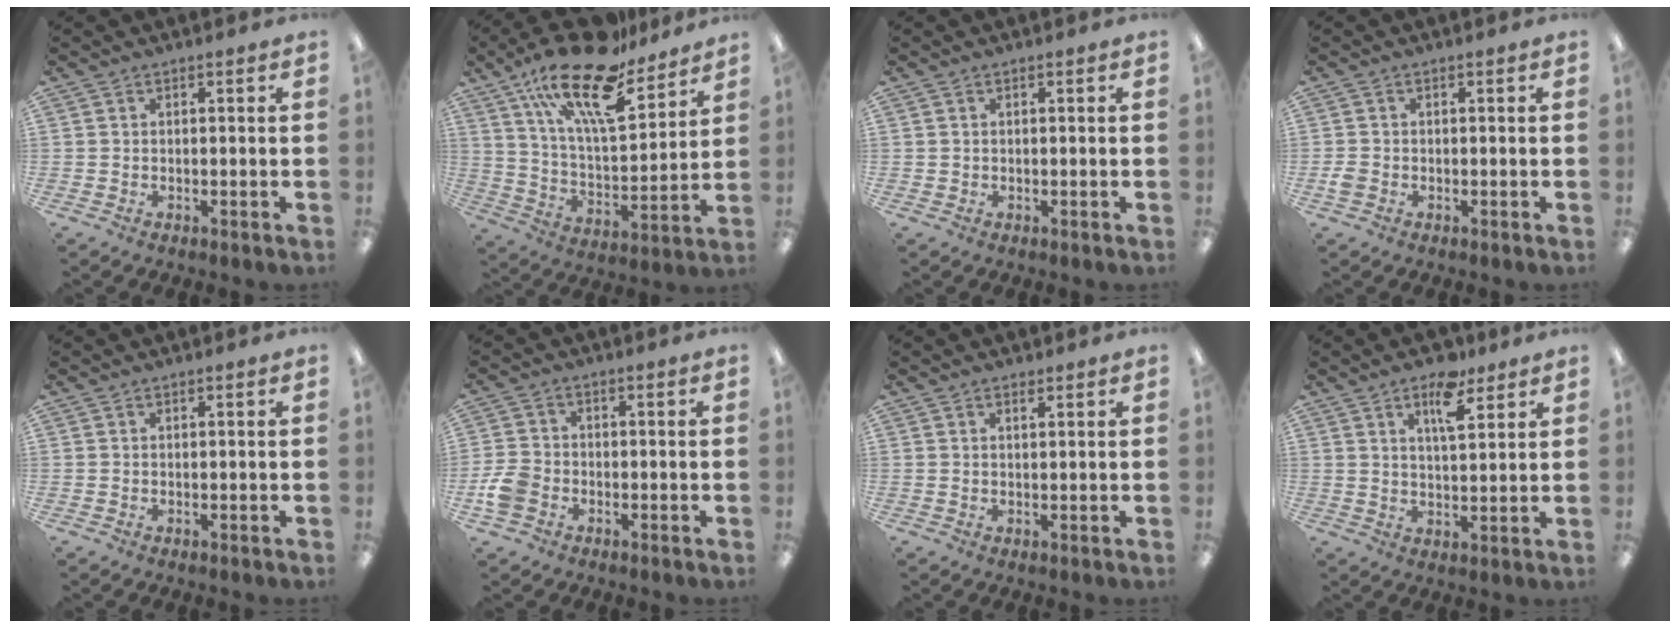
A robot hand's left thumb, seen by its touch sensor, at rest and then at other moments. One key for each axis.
{"total": 22.4, "fx": 15.8, "fy": 7.7, "fz": 13.9, "tx": -0.232, "ty": -0.096, "tz": 0.270}
{"total": 0.5, "fx": 0.2, "fy": 0.5, "fz": 0.0, "tx": 0.001, "ty": 0.005, "tz": 0.002}
{"total": 2.0, "fx": -0.6, "fy": 1.6, "fz": 1.0, "tx": -0.016, "ty": 0.004, "tz": -0.010}
{"total": 0.0}
{"total": 5.5, "fx": -2.2, "fy": 4.3, "fz": 2.8, "tx": -0.054, "ty": 0.013, "tz": -0.038}
{"total": 1.1, "fx": 0.9, "fy": 0.4, "fz": 0.5, "tx": -0.004, "ty": -0.003, "tz": 0.015}
{"total": 8.7, "fx": 5.2, "fy": 3.7, "fz": 6.0, "tx": -0.082, "ty": -0.022, "tz": 0.083}